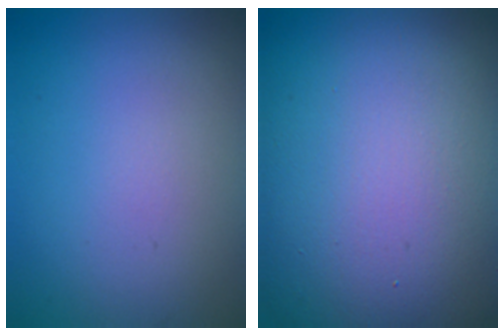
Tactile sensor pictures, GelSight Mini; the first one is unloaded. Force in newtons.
{"total": 25.1, "press": 25.1, "slide": 1.4}